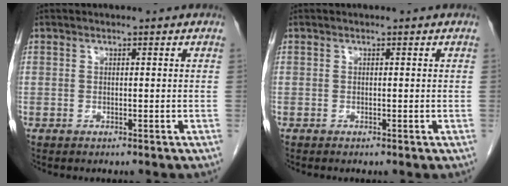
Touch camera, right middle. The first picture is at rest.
{"total": 0.0}